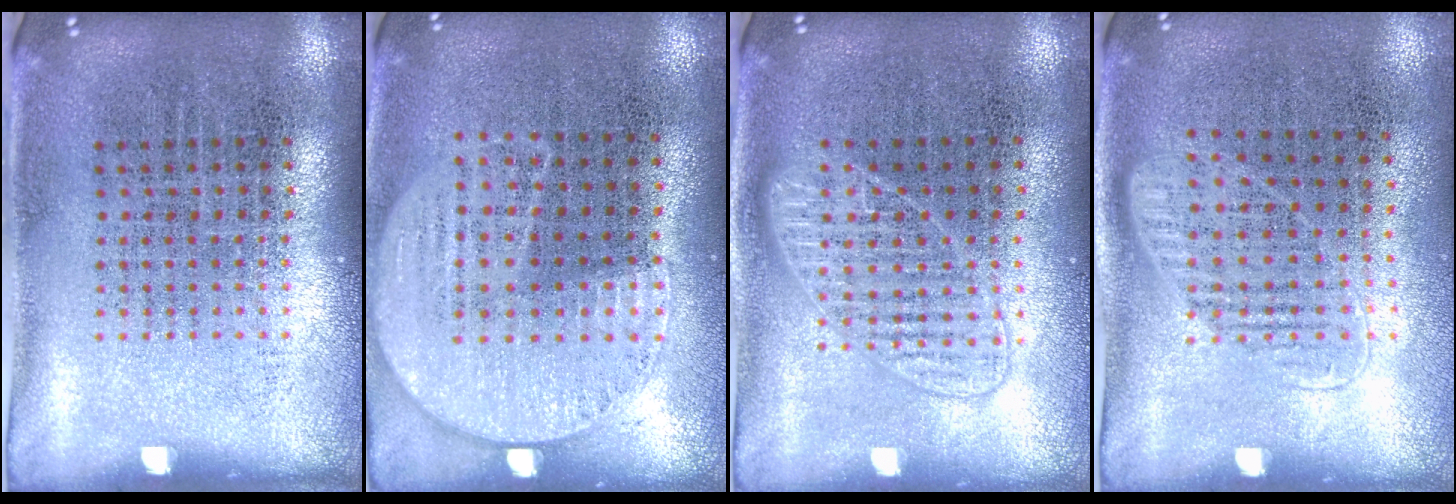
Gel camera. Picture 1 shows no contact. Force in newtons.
{"total": 1.0, "press": 0.9, "slide": 0.5}
{"total": 2.4, "press": 2.3, "slide": 0.4}
{"total": 1.2, "press": 1.0, "slide": 0.7}